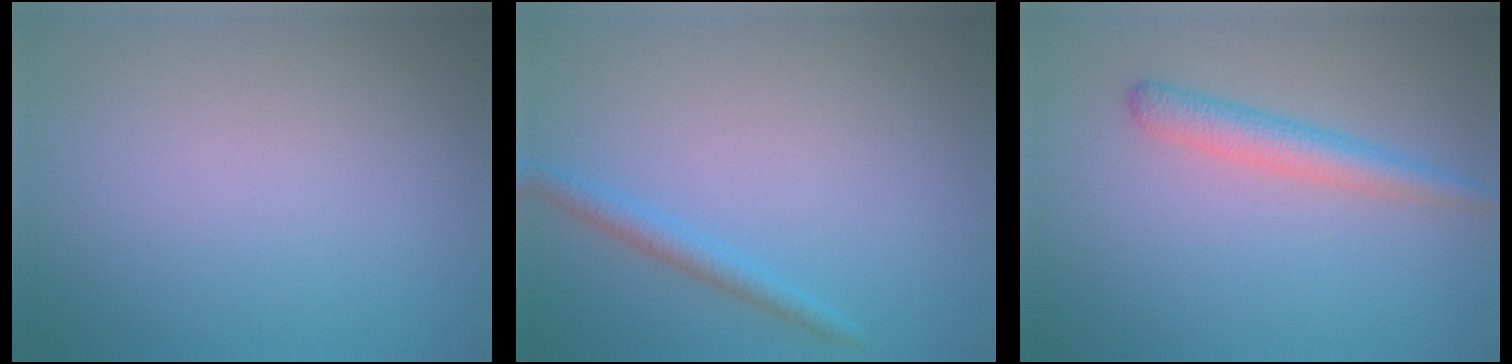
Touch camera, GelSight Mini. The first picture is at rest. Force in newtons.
{"total": 1.8, "press": 1.8, "slide": 0.1}
{"total": 2.8, "press": 2.7, "slide": 0.2}